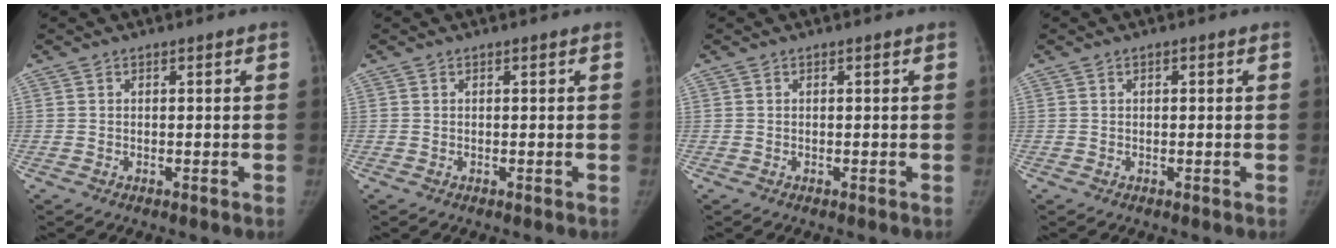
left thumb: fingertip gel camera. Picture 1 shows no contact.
{"total": 0.0}
{"total": 0.0}
{"total": 0.6, "force": [0.2, 0.3, 0.4], "torque": [-0.002, 0.003, 0.002]}